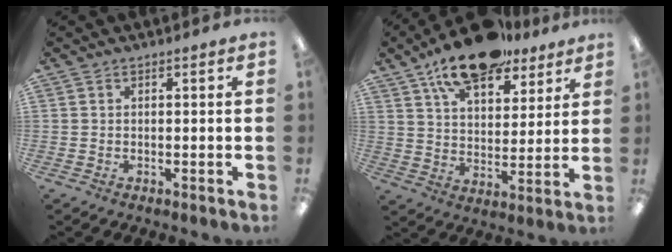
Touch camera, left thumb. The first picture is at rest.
{"total": 15.8, "force": [11.8, 6.9, 8.0], "torque": [-0.136, -0.055, 0.207]}